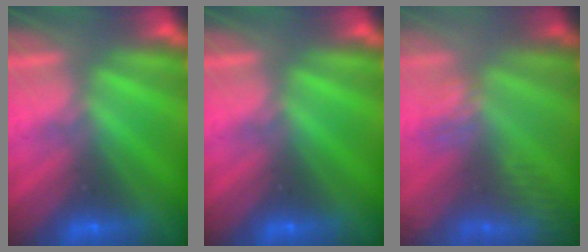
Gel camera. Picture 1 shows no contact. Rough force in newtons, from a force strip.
{"total": 0.0}
{"total": 3.4}